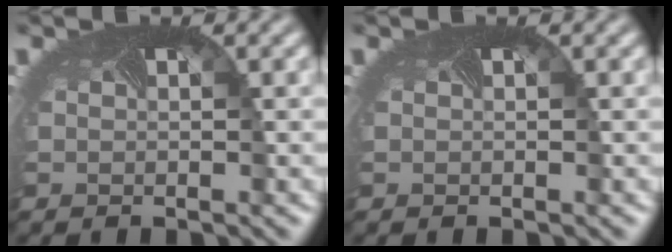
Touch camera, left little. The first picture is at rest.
{"total": 0.0}